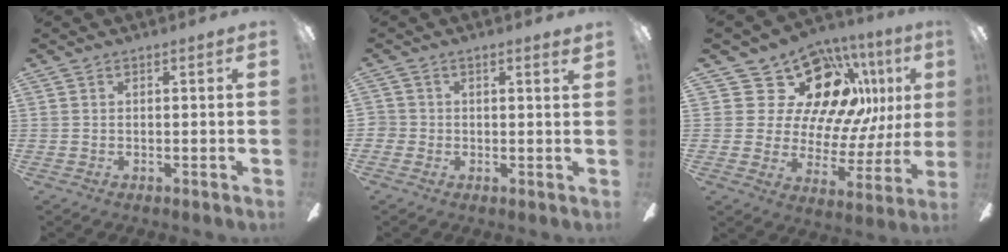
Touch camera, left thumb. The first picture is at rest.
{"total": 1.7, "force": [0.6, 1.4, 0.8], "torque": [-0.009, 0.003, 0.008]}
{"total": 20.6, "force": [11.3, 12.6, 11.7], "torque": [-0.214, -0.076, 0.220]}